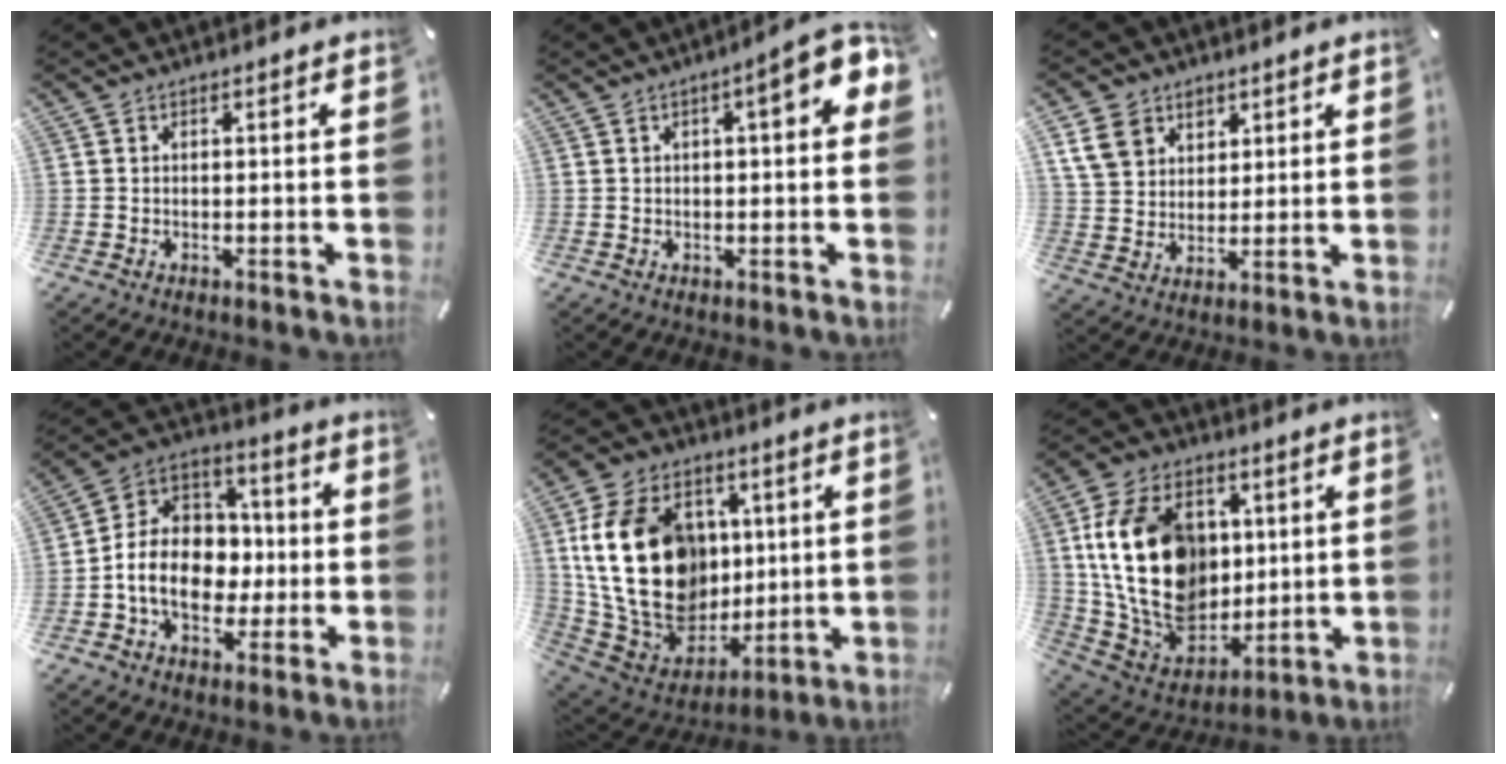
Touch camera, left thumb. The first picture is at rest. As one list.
[{"total": 8.4, "force": [2.7, 2.7, 7.5], "torque": [-0.091, -0.018, 0.039]}, {"total": 9.3, "force": [4.8, 7.5, 2.9], "torque": [-0.066, -0.007, 0.096]}, {"total": 13.8, "force": [-2.9, 11.4, 7.2], "torque": [-0.154, 0.013, -0.048]}, {"total": 24.5, "force": [3.6, 18.7, 15.5], "torque": [-0.299, -0.020, 0.075]}, {"total": 21.9, "force": [3.7, 16.7, 13.8], "torque": [-0.272, -0.018, 0.071]}]